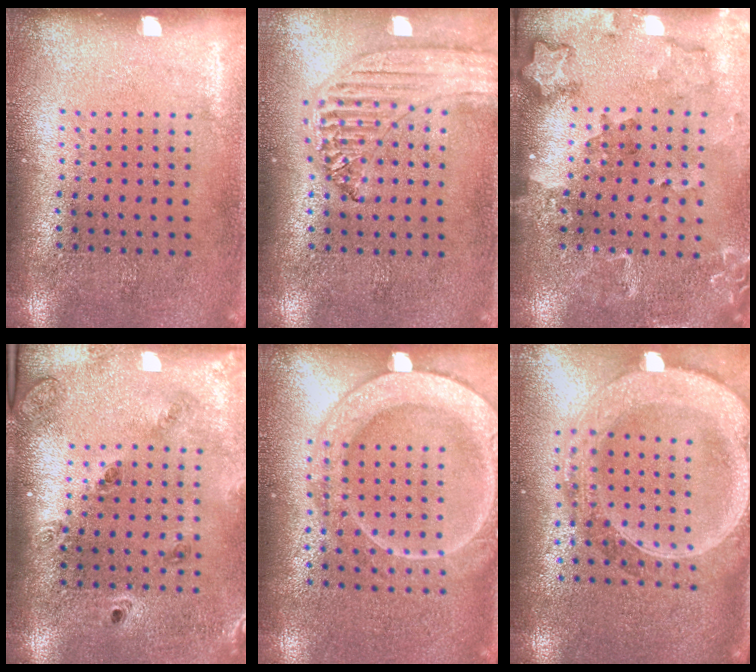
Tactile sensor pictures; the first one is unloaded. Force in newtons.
{"total": 1.2, "press": 1.2, "slide": 0.2}
{"total": 1.8, "press": 1.7, "slide": 0.3}
{"total": 1.4, "press": 1.4, "slide": 0.1}
{"total": 2.0, "press": 2.0, "slide": 0.2}
{"total": 2.7, "press": 2.4, "slide": 1.4}